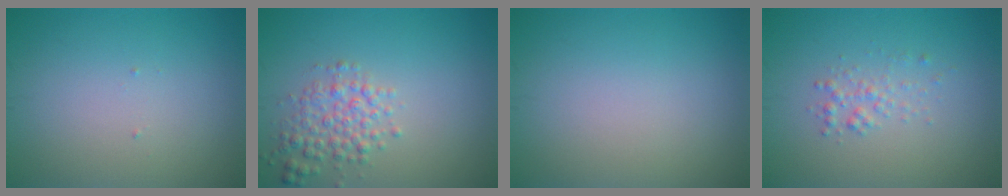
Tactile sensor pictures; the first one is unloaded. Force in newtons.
{"total": 3.0, "press": 3.0, "slide": 0.1}
{"total": 0.0}
{"total": 1.4, "press": 1.4, "slide": 0.1}